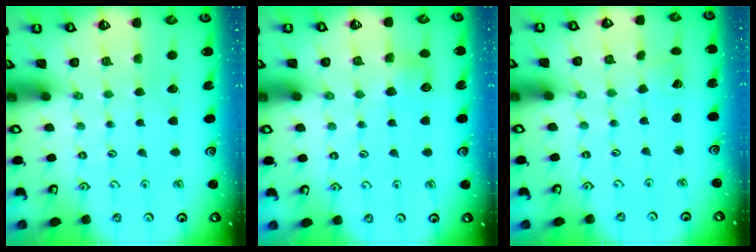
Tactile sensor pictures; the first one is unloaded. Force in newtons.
{"total": 6.4, "press": 6.3, "slide": 0.8}
{"total": 2.7, "press": 2.7, "slide": 0.2}